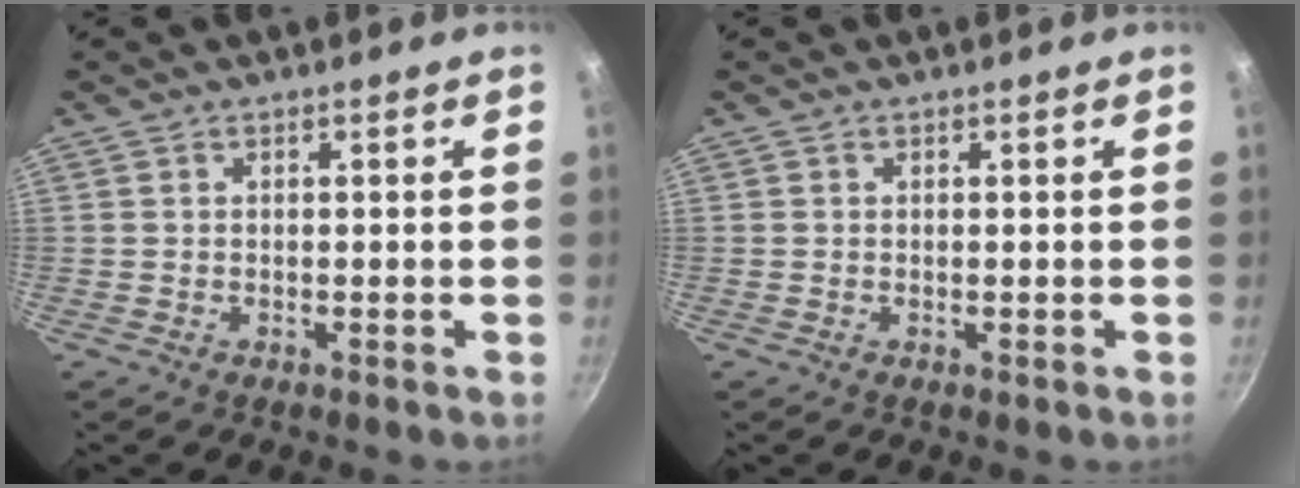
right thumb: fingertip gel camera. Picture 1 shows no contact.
{"total": 0.0}